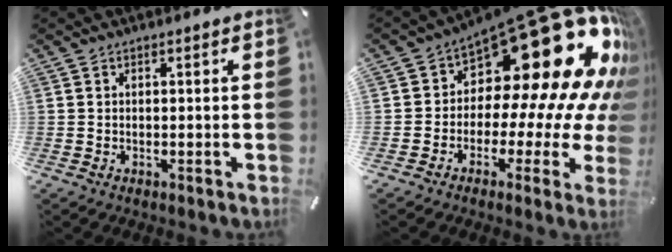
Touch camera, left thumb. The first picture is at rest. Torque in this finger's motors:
{"motor_torque": [1.28, 1.27, 1.69, -0.27, 0.14]}